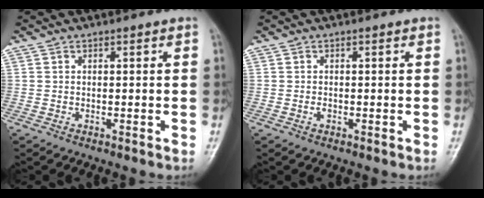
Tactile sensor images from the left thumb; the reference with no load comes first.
{"total": 0.8, "force": [-0.2, 0.5, 0.6], "torque": [-0.006, 0.001, -0.005]}